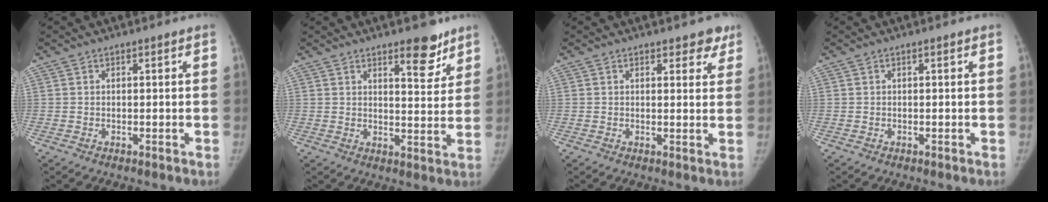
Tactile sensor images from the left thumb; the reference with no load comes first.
{"total": 7.5, "force": [5.2, 2.7, 4.7], "torque": [-0.036, -0.037, 0.071]}
{"total": 3.9, "force": [2.9, 2.1, 1.6], "torque": [0.016, -0.014, 0.032]}
{"total": 0.0}